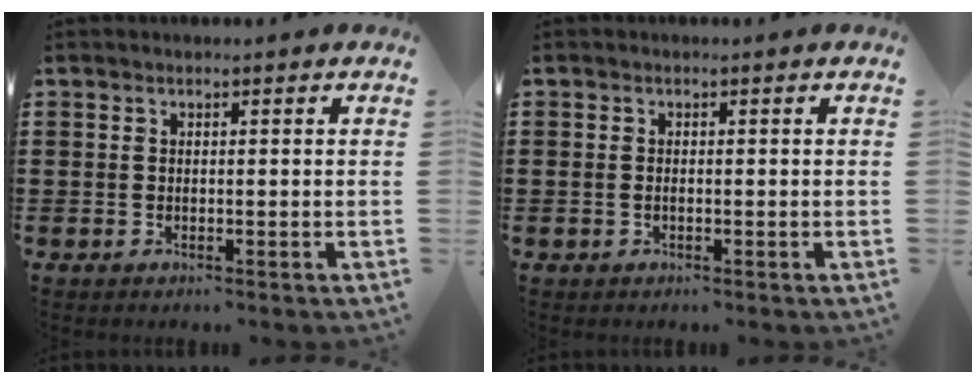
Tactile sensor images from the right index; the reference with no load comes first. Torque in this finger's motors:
{"motor_torque": [-0.14, 0.27, -0.07, -0.01]}